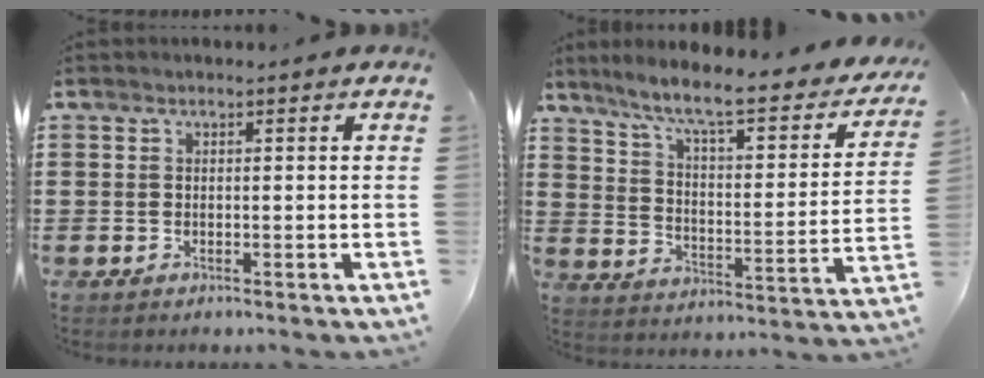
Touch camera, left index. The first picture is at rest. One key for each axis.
{"total": 8.1, "fx": 6.6, "fy": 0.3, "fz": 4.6, "tx": -0.108, "ty": -0.050, "tz": 0.104}